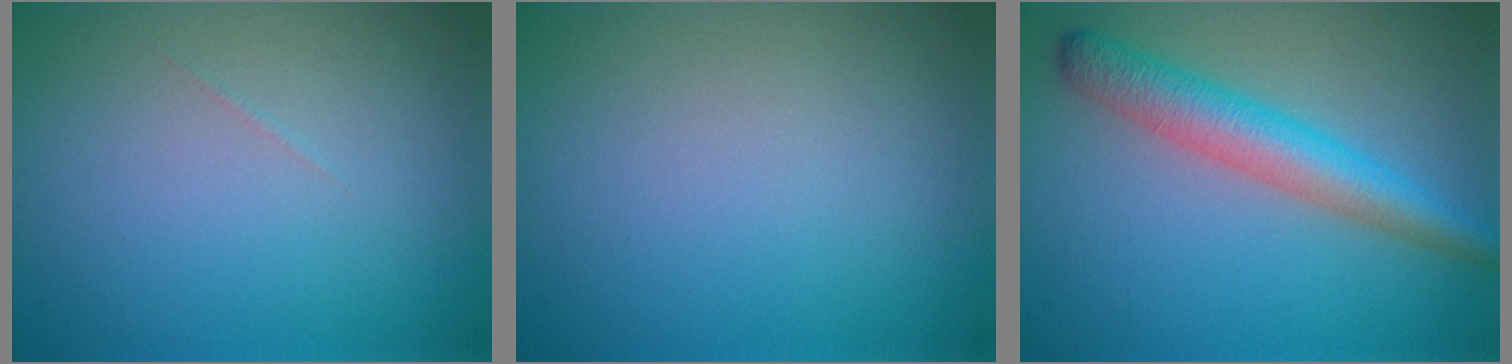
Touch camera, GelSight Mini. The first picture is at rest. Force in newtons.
{"total": 0.0}
{"total": 4.9, "press": 4.9, "slide": 0.1}